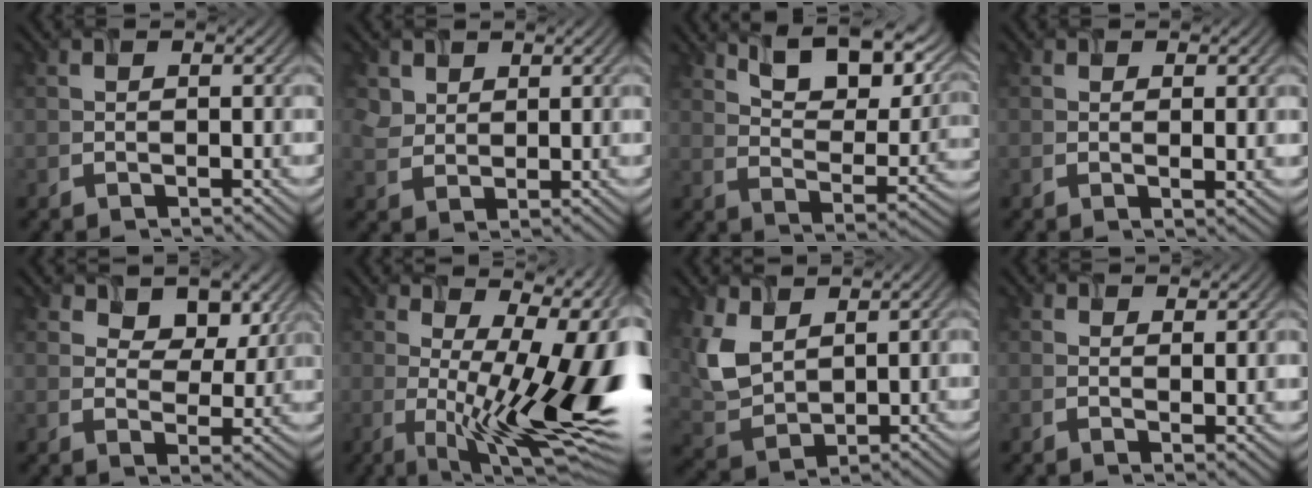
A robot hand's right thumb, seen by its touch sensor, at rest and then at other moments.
{"total": 2.4, "force": [1.7, 1.7, 0.1], "torque": [-0.014, -0.004, 0.046]}
{"total": 12.2, "force": [8.8, 3.9, 7.4], "torque": [-0.140, -0.005, 0.153]}
{"total": 1.2, "force": [0.3, 0.3, 1.1], "torque": [-0.017, -0.006, 0.014]}
{"total": 6.3, "force": [4.1, 3.8, 2.8], "torque": [-0.051, -0.015, 0.073]}
{"total": 16.8, "force": [0.9, 4.7, 16.1], "torque": [-0.190, 0.009, 0.030]}
{"total": 6.3, "force": [3.2, 3.9, 3.9], "torque": [-0.107, -0.006, 0.076]}
{"total": 1.4, "force": [1.2, 0.3, 0.7], "torque": [-0.012, -0.010, 0.030]}